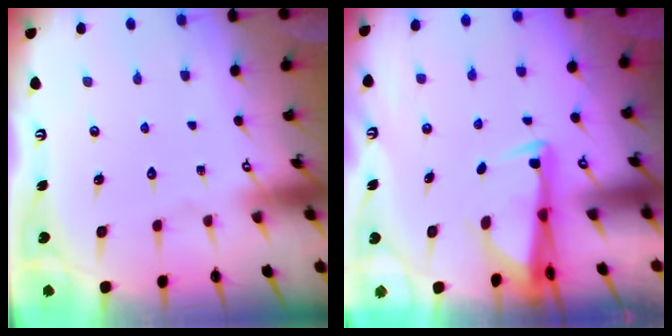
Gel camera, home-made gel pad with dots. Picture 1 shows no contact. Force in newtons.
{"total": 2.8, "press": 2.6, "slide": 0.9}